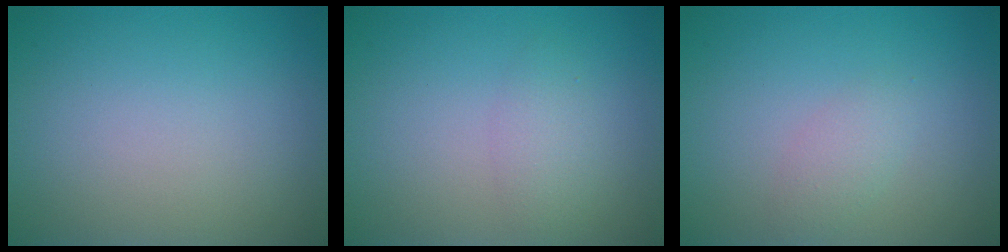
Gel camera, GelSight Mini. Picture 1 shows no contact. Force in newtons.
{"total": 1.8, "press": 1.8, "slide": 0.0}
{"total": 1.5, "press": 1.5, "slide": 0.1}